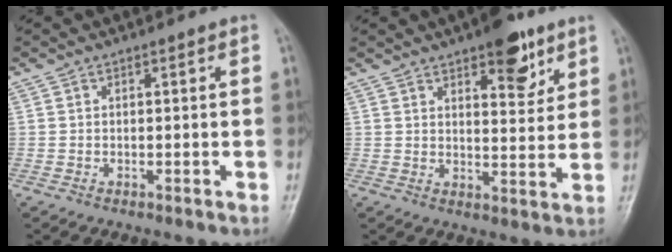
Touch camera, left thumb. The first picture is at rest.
{"total": 9.5, "force": [5.7, 3.9, 6.5], "torque": [-0.063, -0.030, 0.080]}